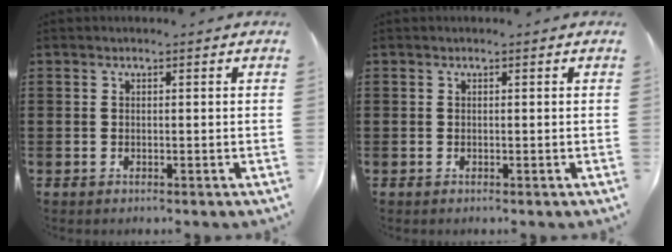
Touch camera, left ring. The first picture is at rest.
{"total": 0.0}